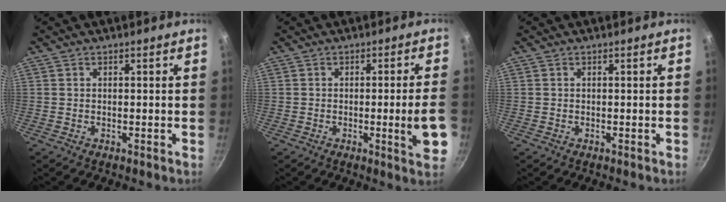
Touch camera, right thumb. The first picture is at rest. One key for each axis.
{"total": 7.8, "fx": -1.7, "fy": 0.6, "fz": 7.6, "tx": -0.100, "ty": 0.003, "tz": -0.022}
{"total": 0.0}